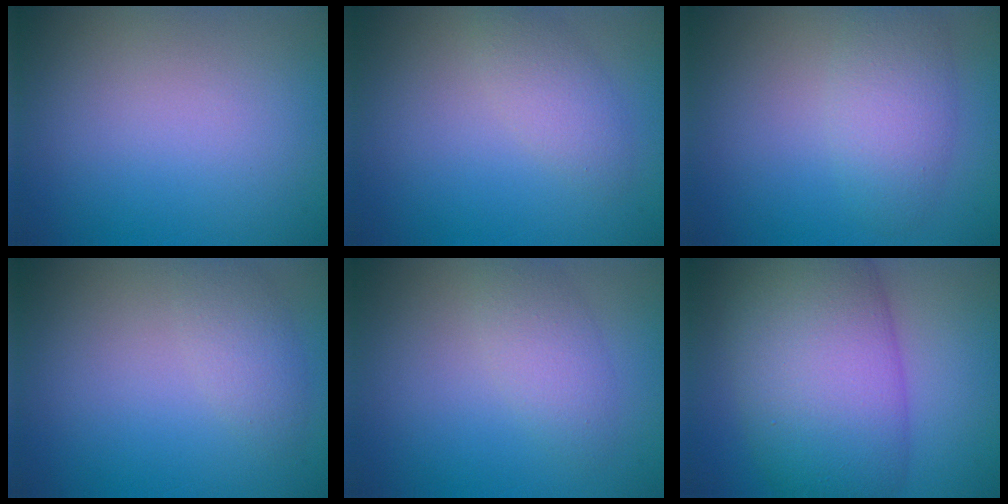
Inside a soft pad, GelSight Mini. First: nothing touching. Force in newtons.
{"total": 2.1, "press": 2.1, "slide": 0.1}
{"total": 3.5, "press": 3.5, "slide": 0.1}
{"total": 1.9, "press": 1.9, "slide": 0.1}
{"total": 2.3, "press": 2.3, "slide": 0.1}
{"total": 12.1, "press": 12.0, "slide": 0.4}